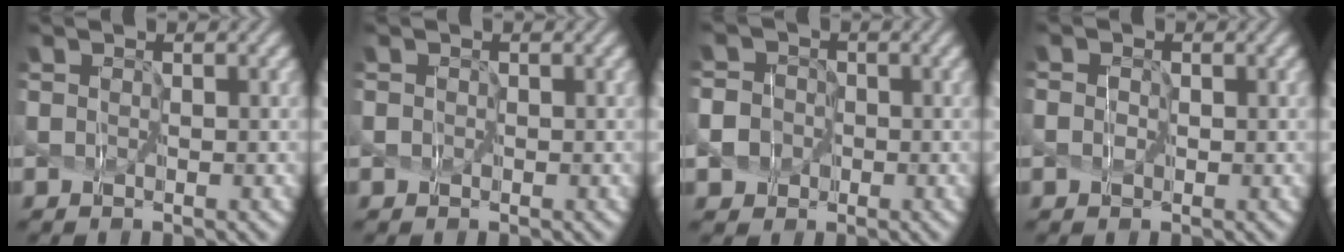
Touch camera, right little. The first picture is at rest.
{"total": 0.8, "force": [0.0, 0.8, 0.3], "torque": [0.005, 0.008, -0.006]}
{"total": 7.5, "force": [-3.0, 6.6, 1.7], "torque": [-0.070, -0.018, -0.068]}
{"total": 0.9, "force": [-0.2, 0.8, 0.4], "torque": [-0.009, 0.003, -0.002]}